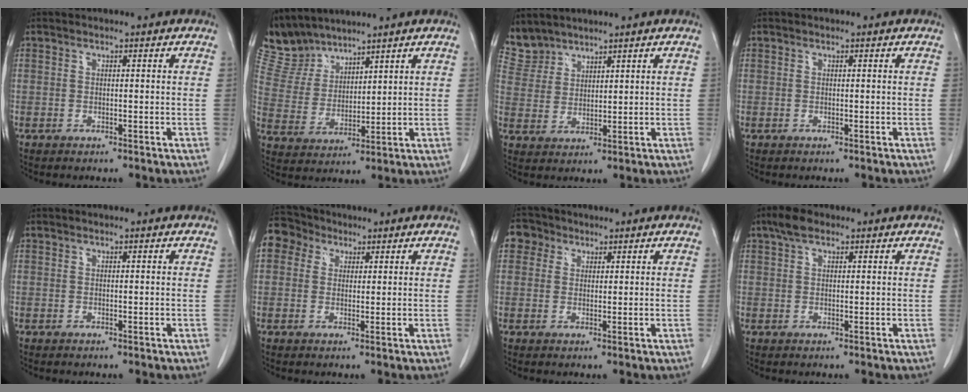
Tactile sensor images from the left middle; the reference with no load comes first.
{"total": 6.6, "force": [6.4, 1.4, 0.0], "torque": [-0.017, 0.013, 0.149]}
{"total": 4.7, "force": [4.5, 1.2, -0.5], "torque": [0.004, 0.006, 0.105]}
{"total": 0.0}
{"total": 0.0}
{"total": 5.6, "force": [2.8, 4.7, 1.2], "torque": [-0.024, 0.027, 0.055]}
{"total": 3.2, "force": [1.5, 2.8, 0.4], "torque": [-0.005, 0.012, 0.024]}
{"total": 2.8, "force": [1.8, 1.4, 1.7], "torque": [-0.035, 0.016, 0.033]}